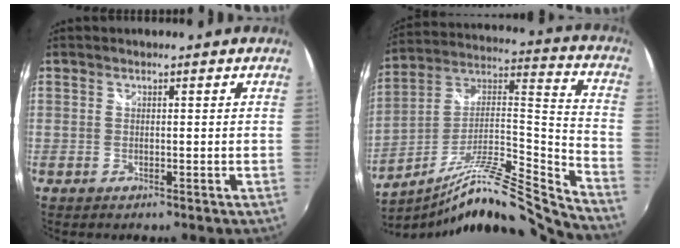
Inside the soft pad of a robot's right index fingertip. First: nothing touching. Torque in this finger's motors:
{"motor_torque": [0.59, -0.80, 0.09, 0.01]}